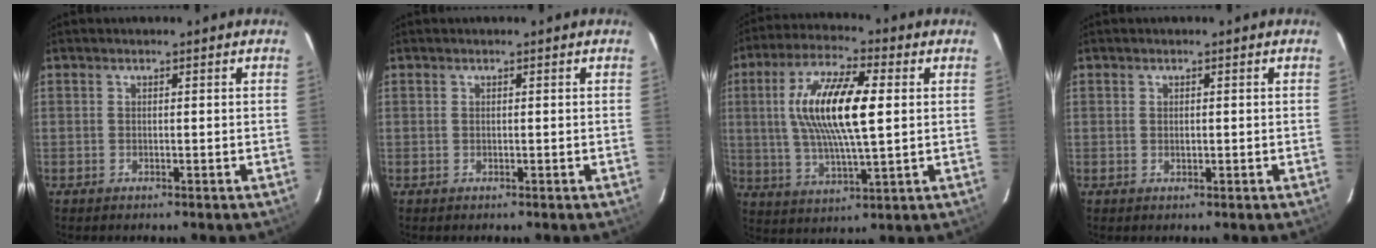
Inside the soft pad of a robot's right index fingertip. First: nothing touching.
{"total": 0.0}
{"total": 15.6, "force": [2.4, 4.4, 14.8], "torque": [-0.282, 0.010, 0.043]}
{"total": 0.7, "force": [0.0, 0.6, 0.3], "torque": [-0.004, 0.000, 0.004]}